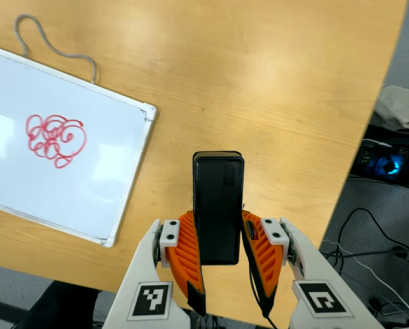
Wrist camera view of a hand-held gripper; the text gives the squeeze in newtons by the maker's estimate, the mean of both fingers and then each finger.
{"total": 5.1, "left": 3.4, "right": 6.8}